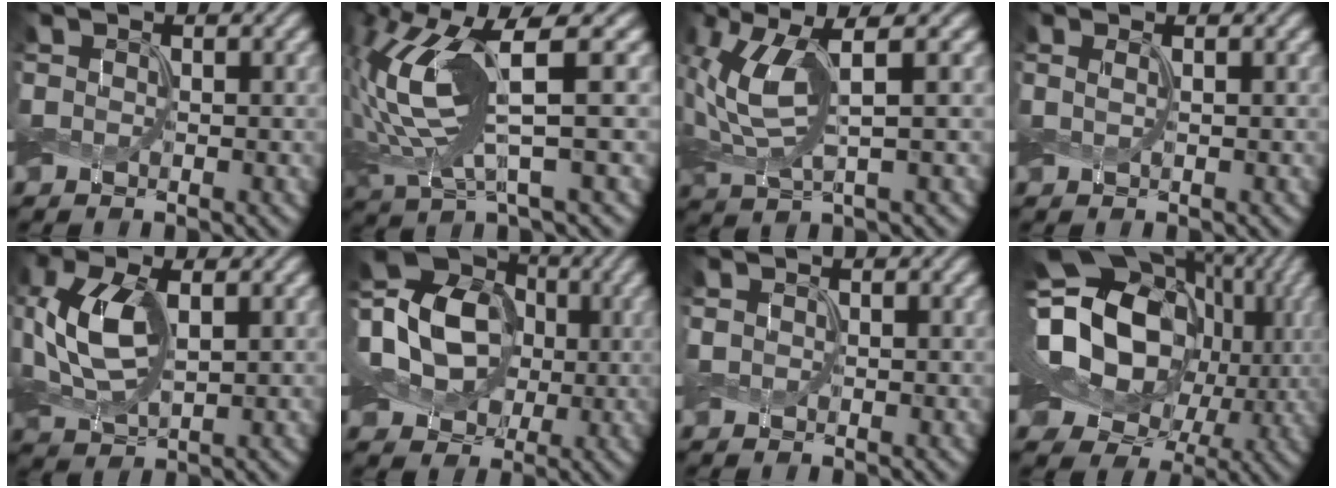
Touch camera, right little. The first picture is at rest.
{"total": 10.1, "force": [1.2, 2.9, 9.6], "torque": [-0.223, 0.000, 0.029]}
{"total": 5.8, "force": [0.4, 2.2, 5.4], "torque": [-0.137, 0.001, 0.010]}
{"total": 1.0, "force": [0.2, 0.4, 0.8], "torque": [-0.018, 0.007, -0.005]}
{"total": 7.0, "force": [0.0, 4.0, 5.7], "torque": [-0.151, 0.005, 0.002]}
{"total": 12.6, "force": [-0.6, 11.1, 6.0], "torque": [-0.164, 0.034, -0.027]}
{"total": 0.0}
{"total": 17.6, "force": [1.5, 14.0, 10.6], "torque": [-0.207, 0.032, 0.016]}